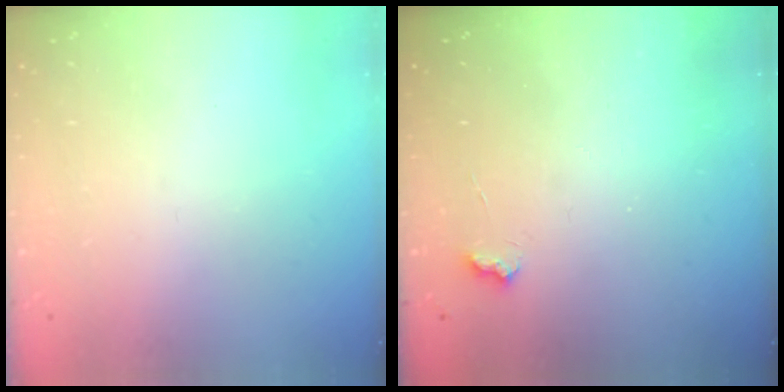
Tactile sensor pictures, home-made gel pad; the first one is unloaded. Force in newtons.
{"total": 3.7, "press": 3.7, "slide": 0.6}